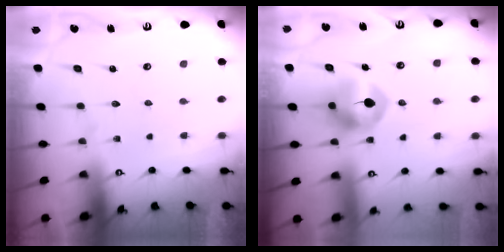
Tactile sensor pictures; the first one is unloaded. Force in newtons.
{"total": 8.6, "press": 8.6, "slide": 0.4}